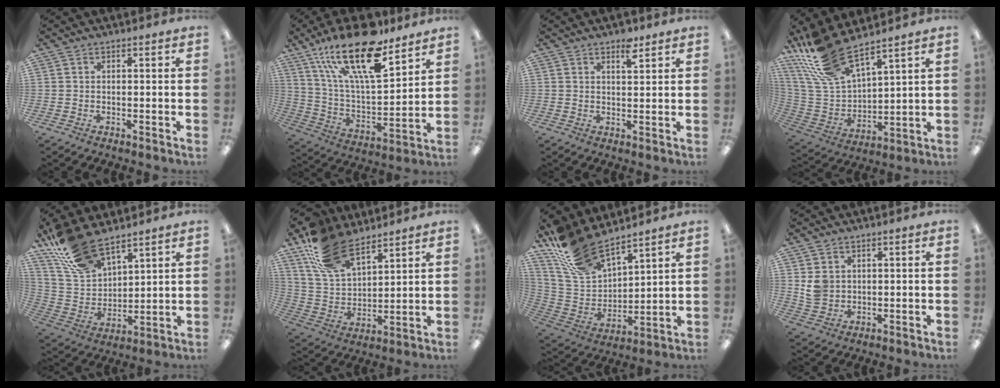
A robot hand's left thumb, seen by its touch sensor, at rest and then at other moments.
{"total": 24.2, "force": [15.5, 8.5, 16.6], "torque": [-0.304, -0.088, 0.260]}
{"total": 4.1, "force": [3.0, 1.3, 2.4], "torque": [-0.022, -0.016, 0.046]}
{"total": 18.4, "force": [14.8, 5.6, 9.4], "torque": [-0.234, -0.083, 0.268]}
{"total": 17.0, "force": [12.9, 7.6, 8.0], "torque": [-0.181, -0.057, 0.245]}
{"total": 19.3, "force": [12.9, 9.8, 10.5], "torque": [-0.234, -0.044, 0.242]}
{"total": 18.4, "force": [15.2, 7.2, 7.5], "torque": [-0.177, -0.088, 0.285]}
{"total": 4.4, "force": [1.6, 3.7, 1.6], "torque": [-0.029, 0.004, 0.032]}